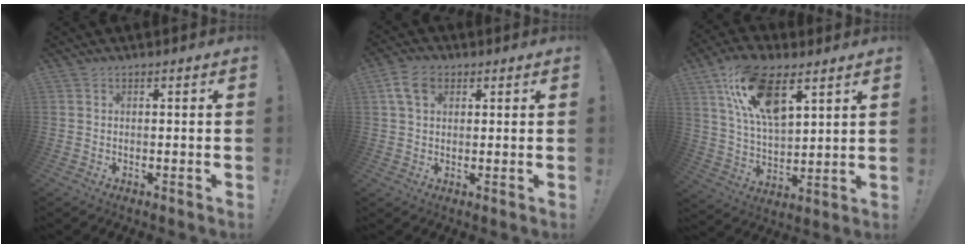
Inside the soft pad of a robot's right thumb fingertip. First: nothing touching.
{"total": 7.6, "force": [2.9, 5.1, 4.7], "torque": [-0.086, 0.007, 0.060]}
{"total": 16.7, "force": [9.1, 7.6, 11.8], "torque": [-0.223, -0.032, 0.162]}